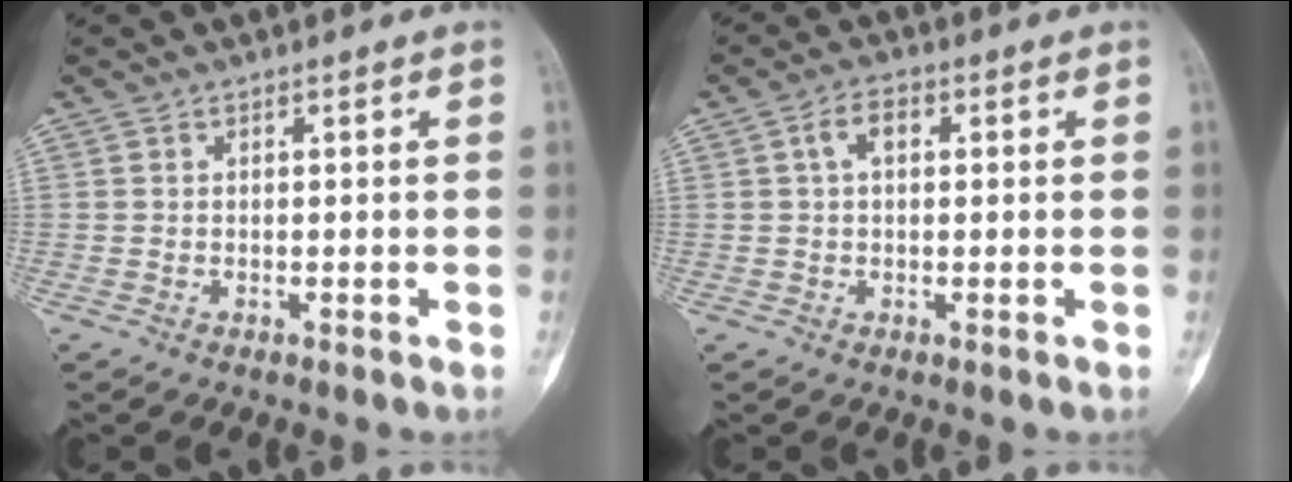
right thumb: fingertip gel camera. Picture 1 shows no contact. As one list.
[{"total": 4.0, "force": [1.0, 2.4, 3.1], "torque": [-0.057, 0.013, 0.015]}]